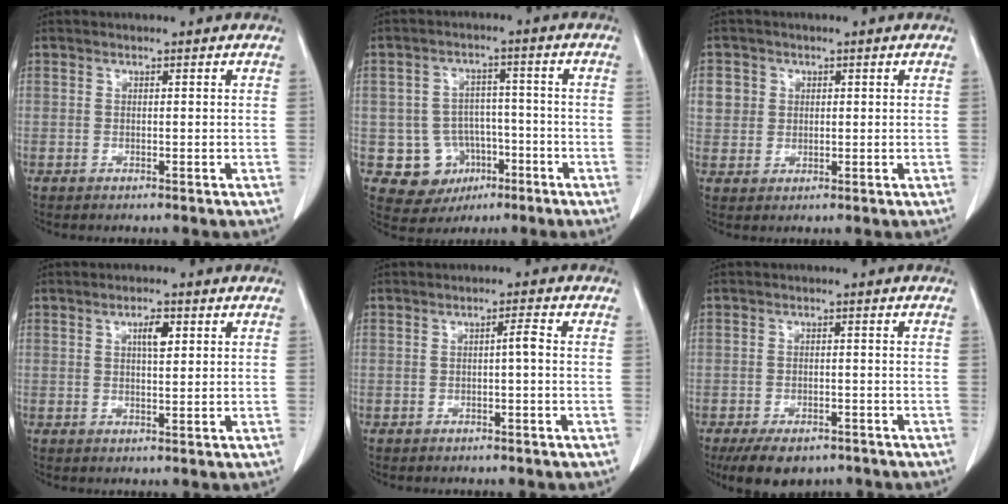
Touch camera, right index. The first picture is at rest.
{"total": 8.5, "force": [-2.9, 7.8, 2.0], "torque": [-0.030, 0.017, -0.032]}
{"total": 3.9, "force": [1.2, 3.6, 0.6], "torque": [-0.002, 0.004, 0.024]}
{"total": 2.9, "force": [1.1, 0.8, 2.6], "torque": [-0.044, 0.001, 0.018]}
{"total": 1.6, "force": [-0.2, 0.0, 1.6], "torque": [-0.024, 0.003, -0.003]}
{"total": 8.4, "force": [-6.2, 4.1, 3.8], "torque": [-0.052, -0.001, -0.090]}